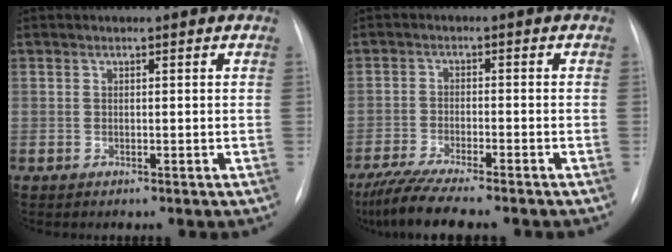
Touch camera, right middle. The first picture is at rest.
{"total": 9.3, "force": [-7.8, 0.4, 5.0], "torque": [-0.085, -0.022, -0.127]}